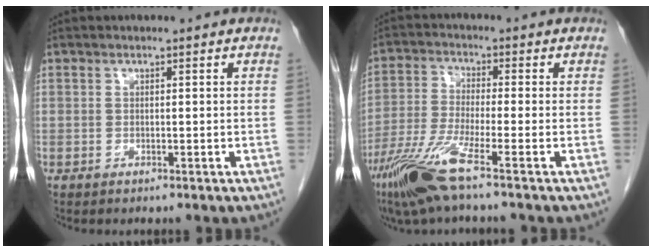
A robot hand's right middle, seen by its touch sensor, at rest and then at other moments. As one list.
[{"total": 8.9, "force": [-5.5, -0.5, 6.9], "torque": [-0.150, -0.026, -0.112]}]